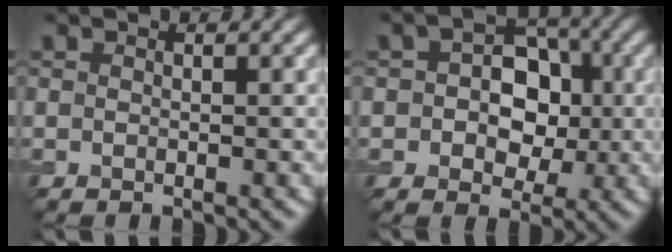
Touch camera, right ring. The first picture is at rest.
{"total": 5.5, "force": [0.3, 4.0, 3.8], "torque": [-0.048, 0.006, 0.002]}